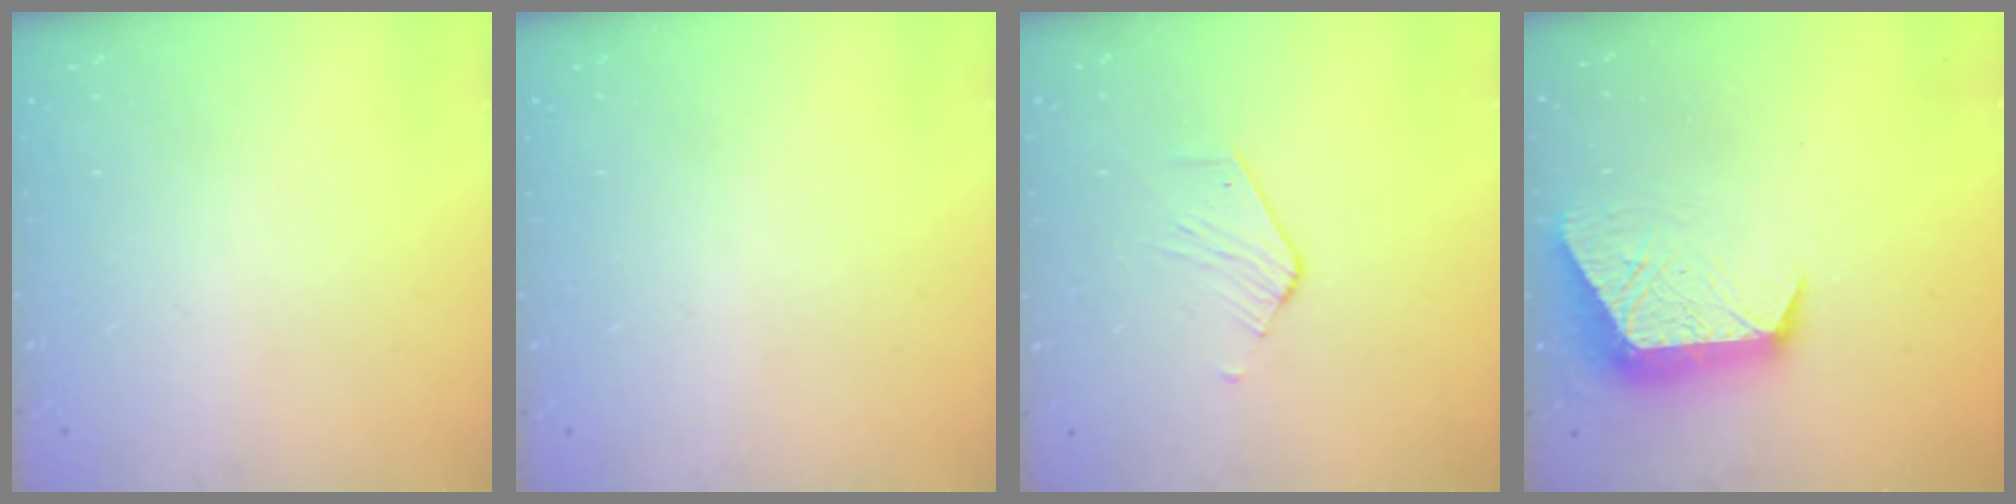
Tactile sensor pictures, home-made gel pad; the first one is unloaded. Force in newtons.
{"total": 0.0}
{"total": 2.6, "press": 2.6, "slide": 0.2}
{"total": 11.4, "press": 11.3, "slide": 1.0}